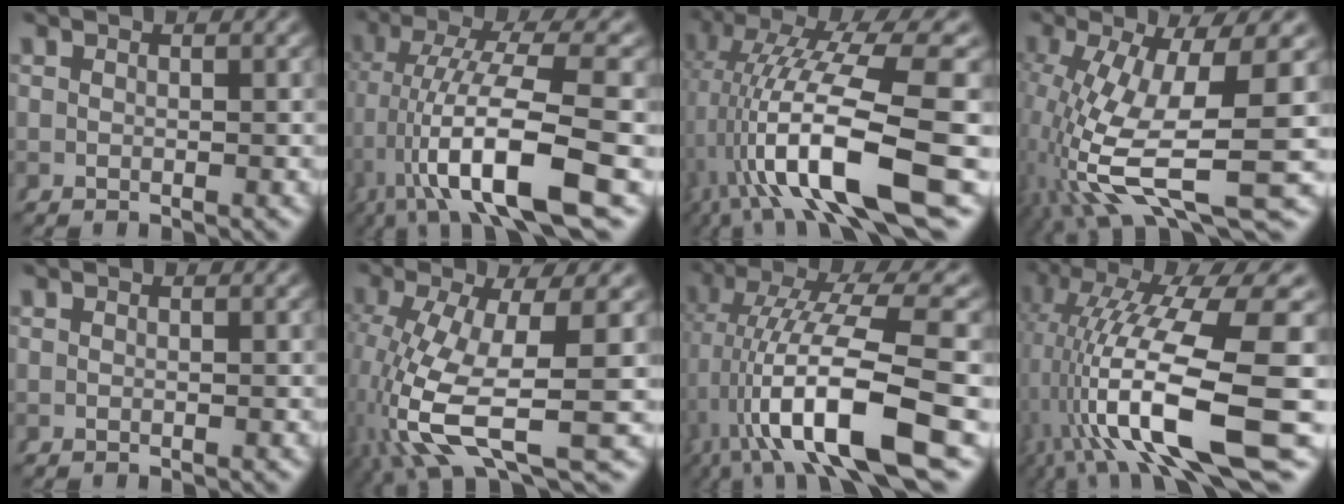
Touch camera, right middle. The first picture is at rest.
{"total": 10.7, "force": [-2.1, 3.0, 10.1], "torque": [-0.174, -0.014, -0.020]}
{"total": 13.3, "force": [-1.7, 4.8, 12.3], "torque": [-0.201, -0.011, -0.012]}
{"total": 11.4, "force": [-3.4, 4.3, 10.0], "torque": [-0.182, -0.046, -0.024]}
{"total": 0.0}
{"total": 9.5, "force": [-2.0, 3.7, 8.5], "torque": [-0.175, -0.043, -0.004]}
{"total": 12.0, "force": [-1.6, 3.8, 11.3], "torque": [-0.195, -0.015, -0.010]}
{"total": 14.5, "force": [-2.9, 5.5, 13.1], "torque": [-0.217, -0.024, -0.024]}